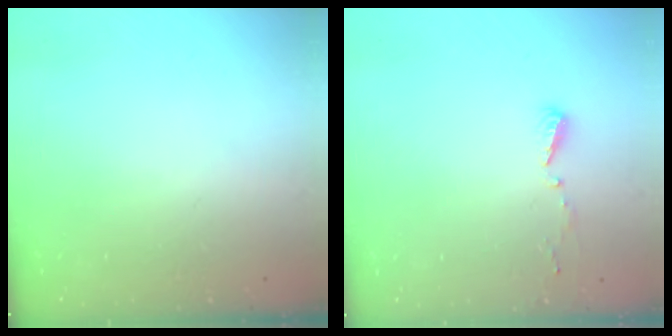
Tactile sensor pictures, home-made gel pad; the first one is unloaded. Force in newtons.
{"total": 4.0, "press": 4.0, "slide": 0.4}